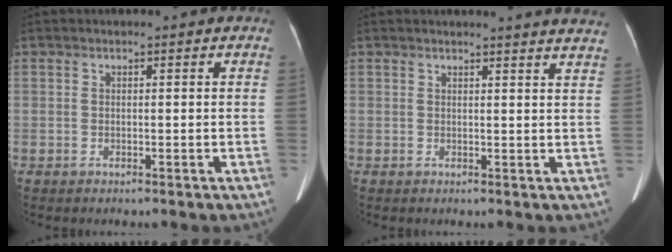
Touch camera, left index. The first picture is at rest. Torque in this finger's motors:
{"motor_torque": [0.13, -0.20, -0.03, 0.03]}